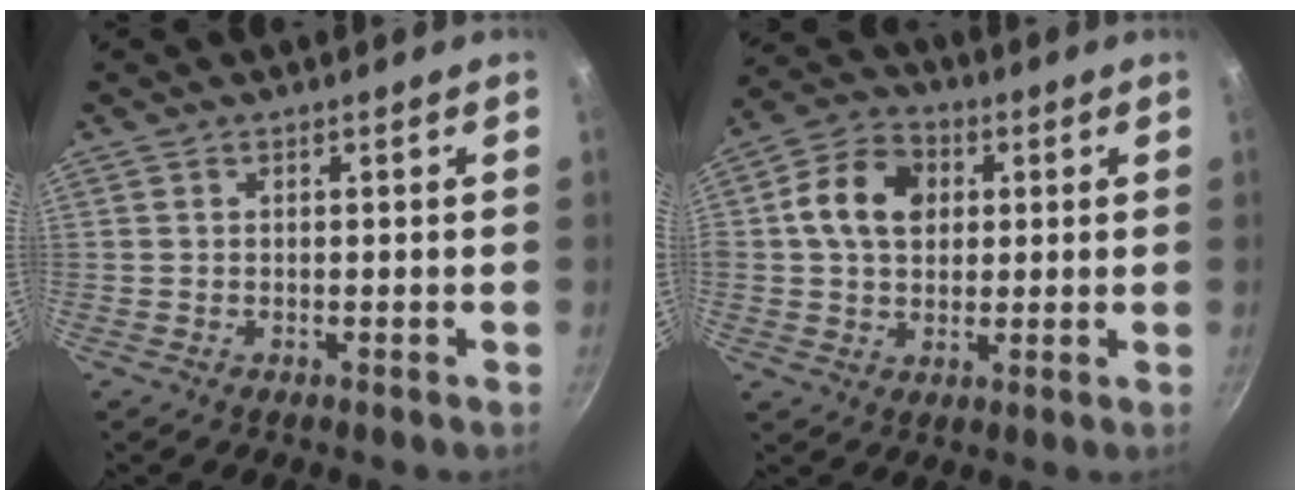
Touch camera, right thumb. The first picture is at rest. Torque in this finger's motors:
{"motor_torque": [0.06, 1.79, 0.88, 0.19, 0.28]}